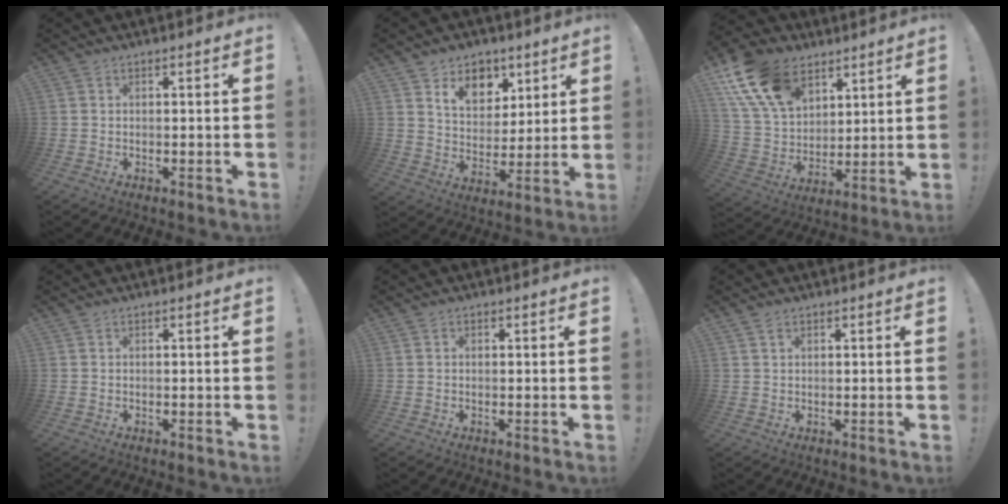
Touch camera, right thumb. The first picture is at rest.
{"total": 11.4, "force": [7.2, 8.0, 3.8], "torque": [-0.058, -0.044, 0.140]}
{"total": 18.0, "force": [10.3, 11.4, 9.4], "torque": [-0.189, -0.046, 0.199]}
{"total": 0.0}
{"total": 0.0}
{"total": 1.3, "force": [0.9, 0.6, 0.8], "torque": [-0.011, -0.002, 0.015]}